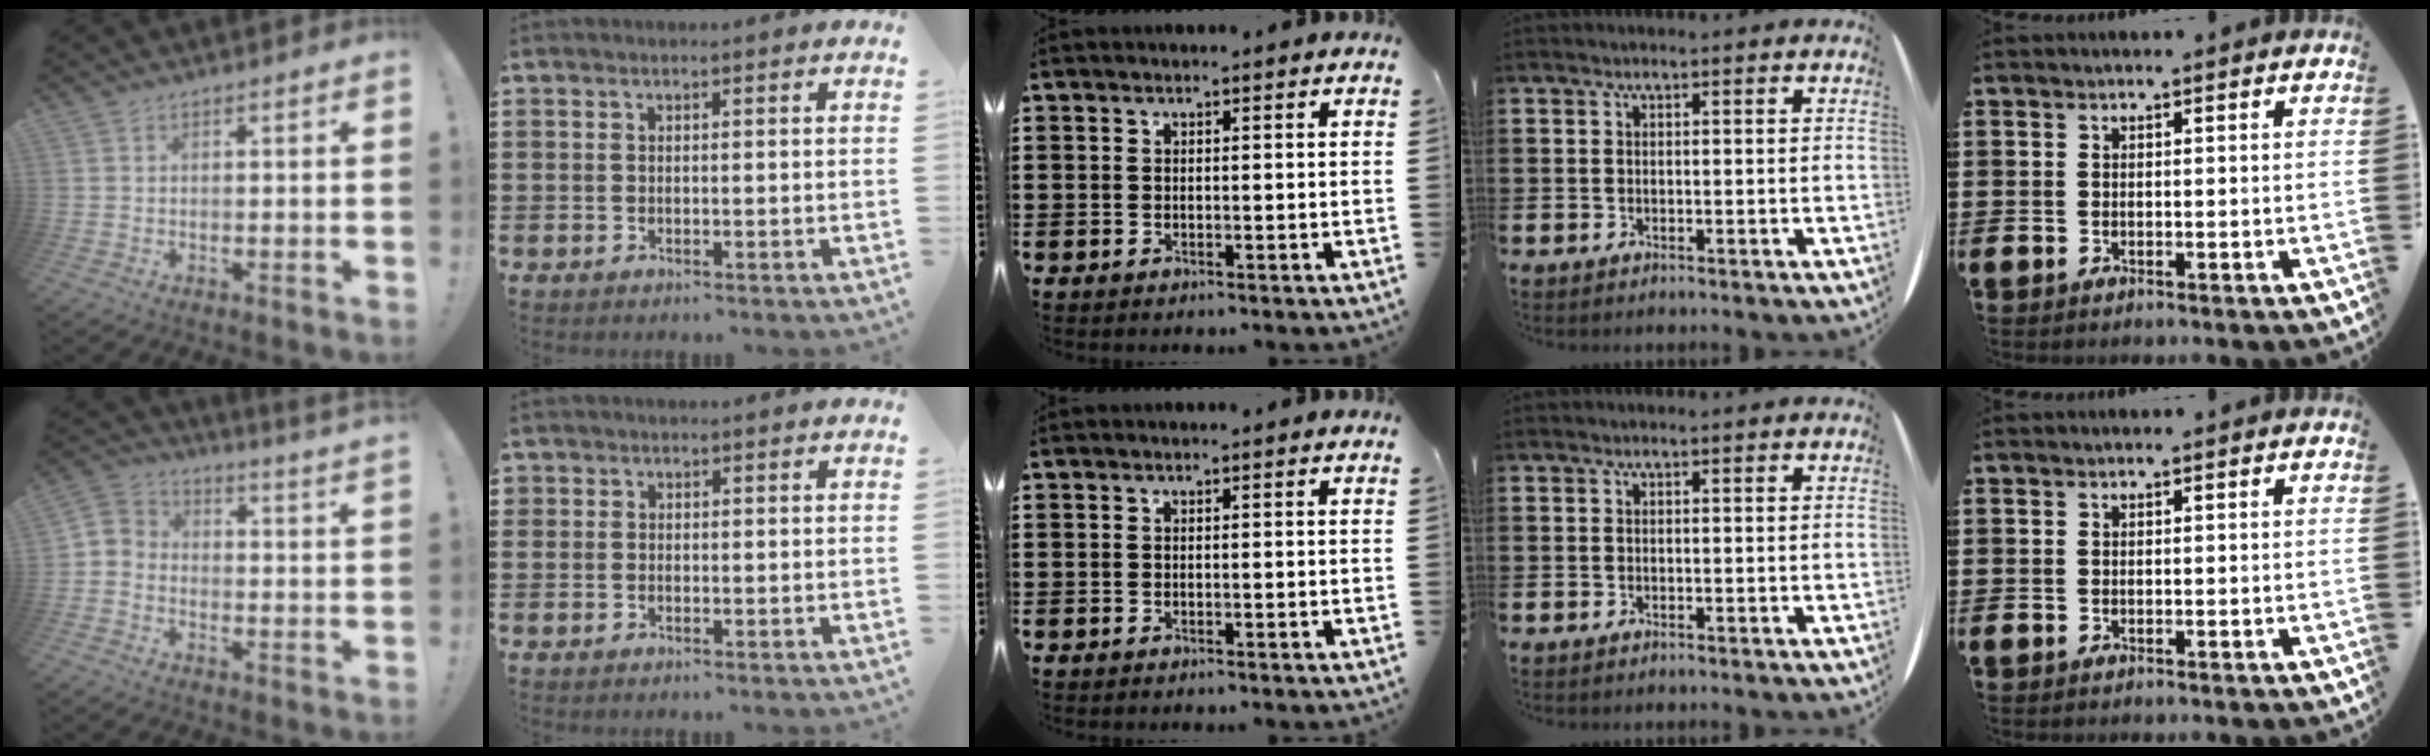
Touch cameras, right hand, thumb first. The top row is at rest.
{"thumb": {"total": 3.5, "force": [1.6, 2.5, 1.8], "torque": [-0.030, -0.018, 0.030]}, "index": {"total": 0.5, "force": [-0.1, 0.5, 0.2], "torque": [-0.005, 0.001, -0.001]}}